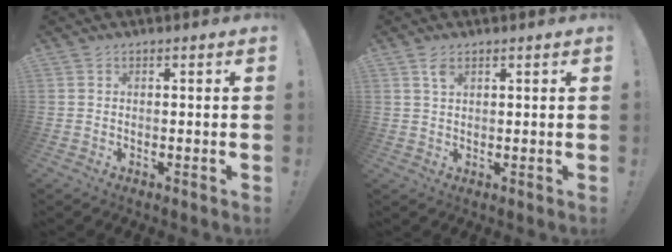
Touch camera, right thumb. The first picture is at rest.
{"total": 2.7, "force": [1.6, 1.3, 1.8], "torque": [-0.024, -0.007, 0.026]}